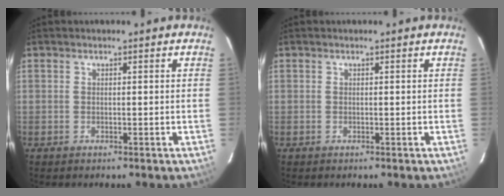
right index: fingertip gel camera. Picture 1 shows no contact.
{"total": 0.0}